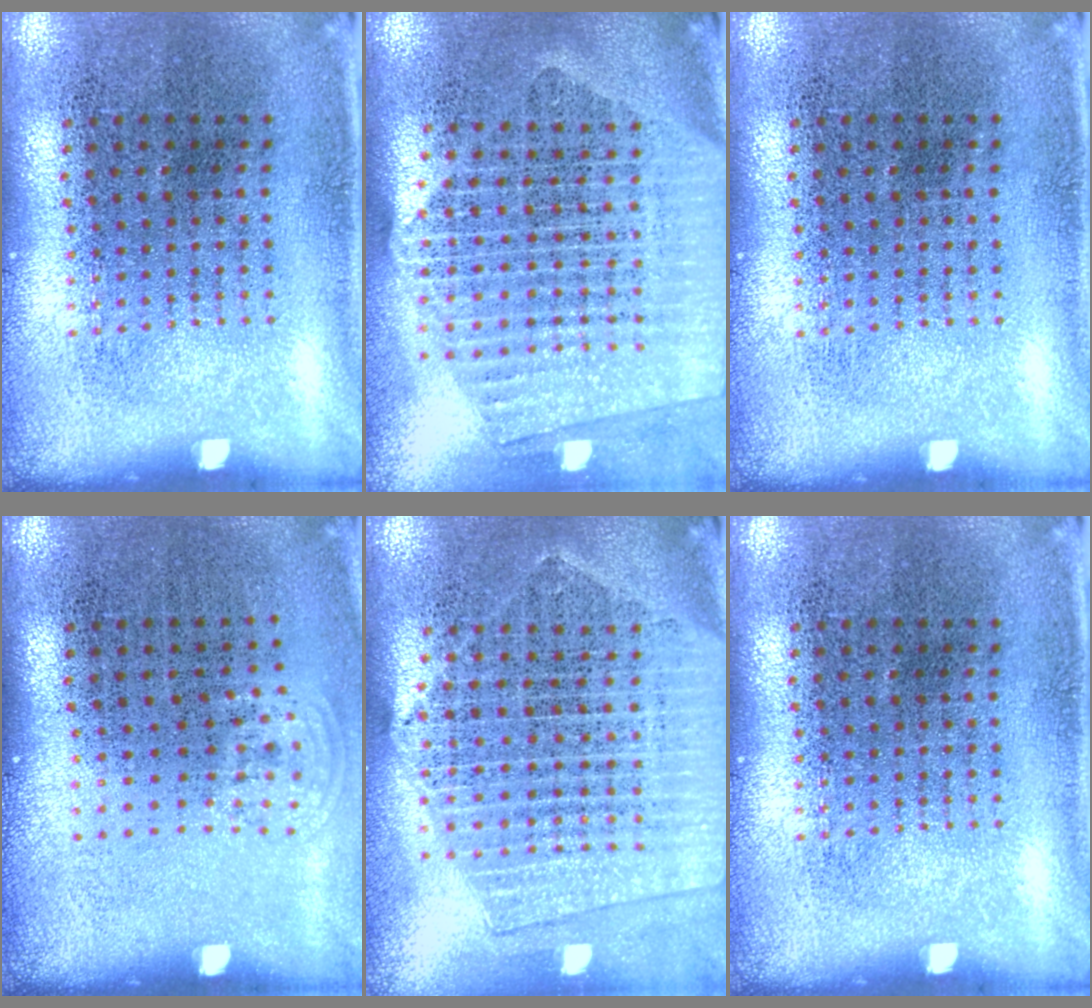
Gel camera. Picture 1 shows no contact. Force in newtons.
{"total": 2.4, "press": 2.1, "slide": 1.1}
{"total": 0.0}
{"total": 0.8, "press": 0.6, "slide": 0.5}
{"total": 1.9, "press": 1.8, "slide": 0.8}
{"total": 0.0}